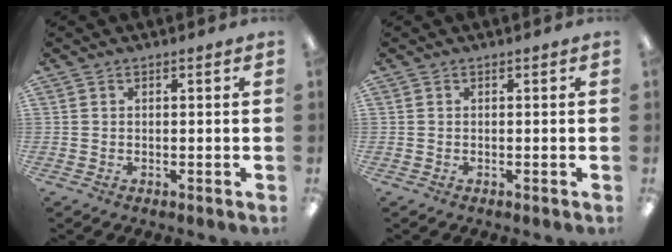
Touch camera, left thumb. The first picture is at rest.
{"total": 0.0}